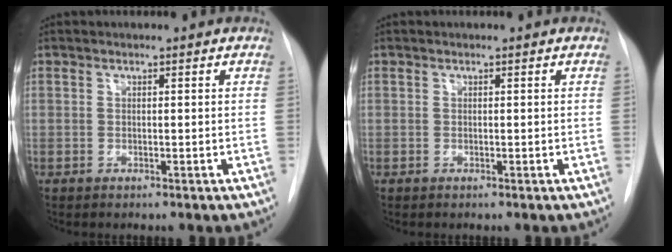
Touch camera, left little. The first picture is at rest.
{"total": 0.0}